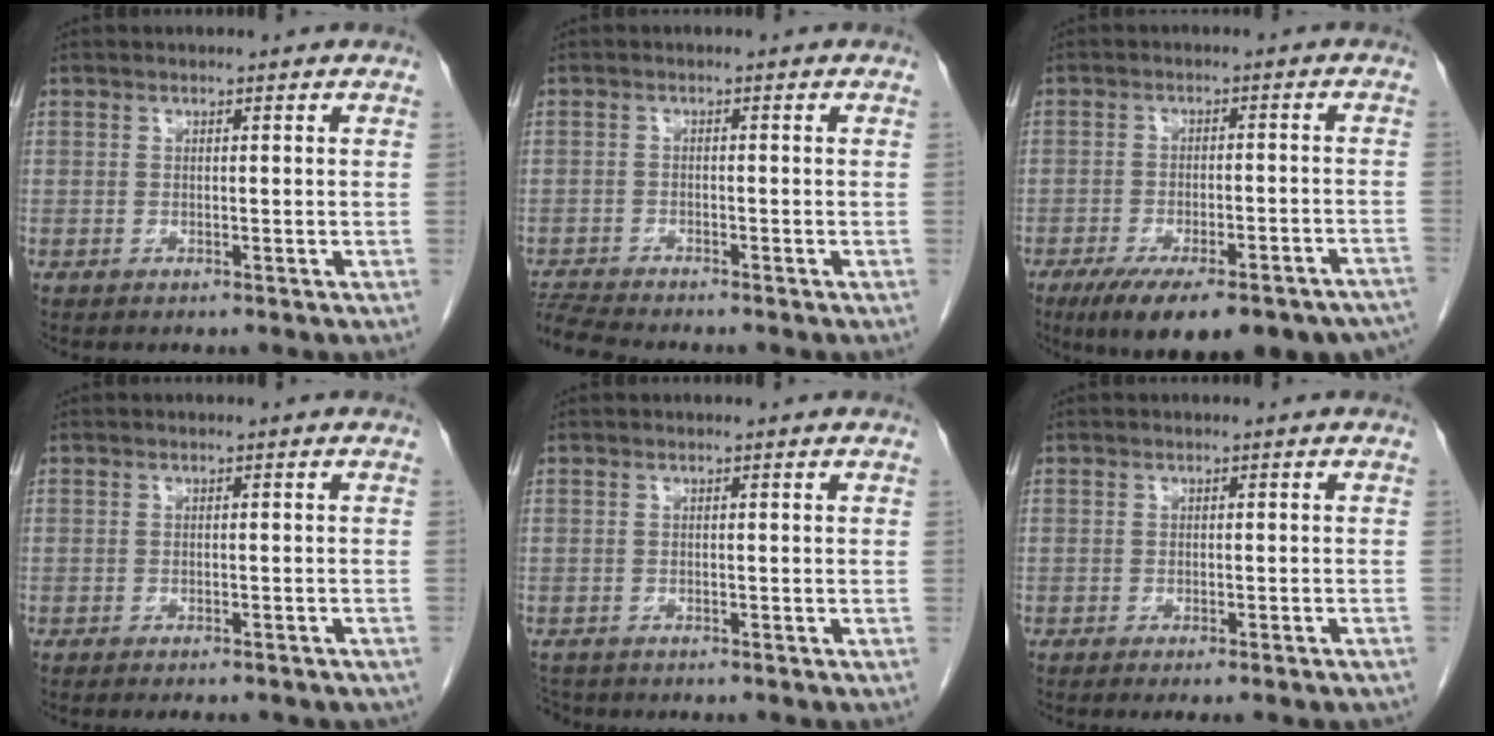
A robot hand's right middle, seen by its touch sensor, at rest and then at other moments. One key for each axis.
{"total": 5.0, "fx": -4.9, "fy": -0.3, "fz": 1.1, "tx": -0.023, "ty": -0.019, "tz": -0.088}
{"total": 22.3, "fx": -17.7, "fy": 5.5, "fz": 12.4, "tx": -0.138, "ty": -0.008, "tz": -0.226}
{"total": 6.0, "fx": -5.1, "fy": 1.9, "fz": 2.5, "tx": -0.028, "ty": -0.004, "tz": -0.052}
{"total": 2.4, "fx": -2.1, "fy": 1.1, "fz": 0.2, "tx": -0.007, "ty": -0.004, "tz": -0.036}
{"total": 4.7, "fx": -3.9, "fy": 0.5, "fz": 2.6, "tx": -0.026, "ty": -0.005, "tz": -0.047}